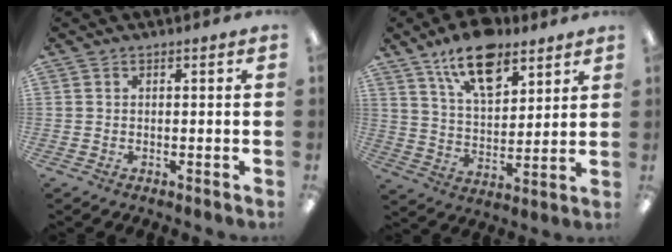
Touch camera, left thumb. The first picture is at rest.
{"total": 14.3, "force": [9.8, 6.9, 7.8], "torque": [-0.127, -0.045, 0.174]}